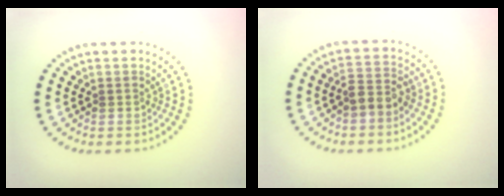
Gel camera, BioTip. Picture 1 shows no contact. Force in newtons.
{"total": 2.4, "press": 2.2, "slide": 1.0}